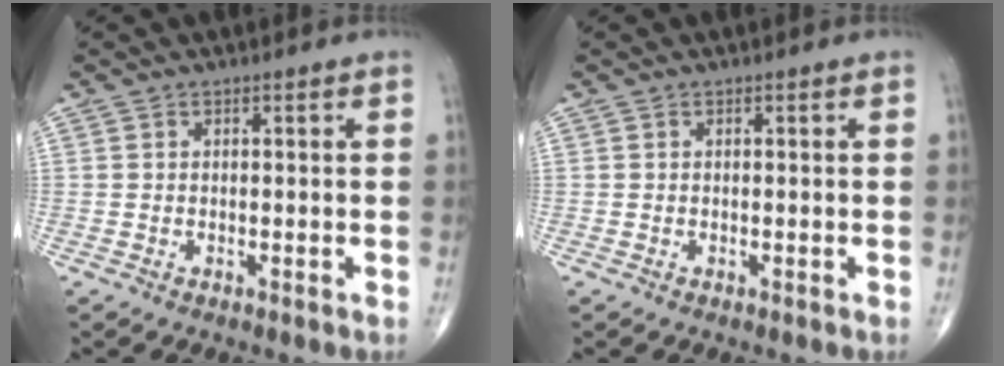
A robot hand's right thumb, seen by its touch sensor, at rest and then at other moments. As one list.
[{"total": 0.0}]